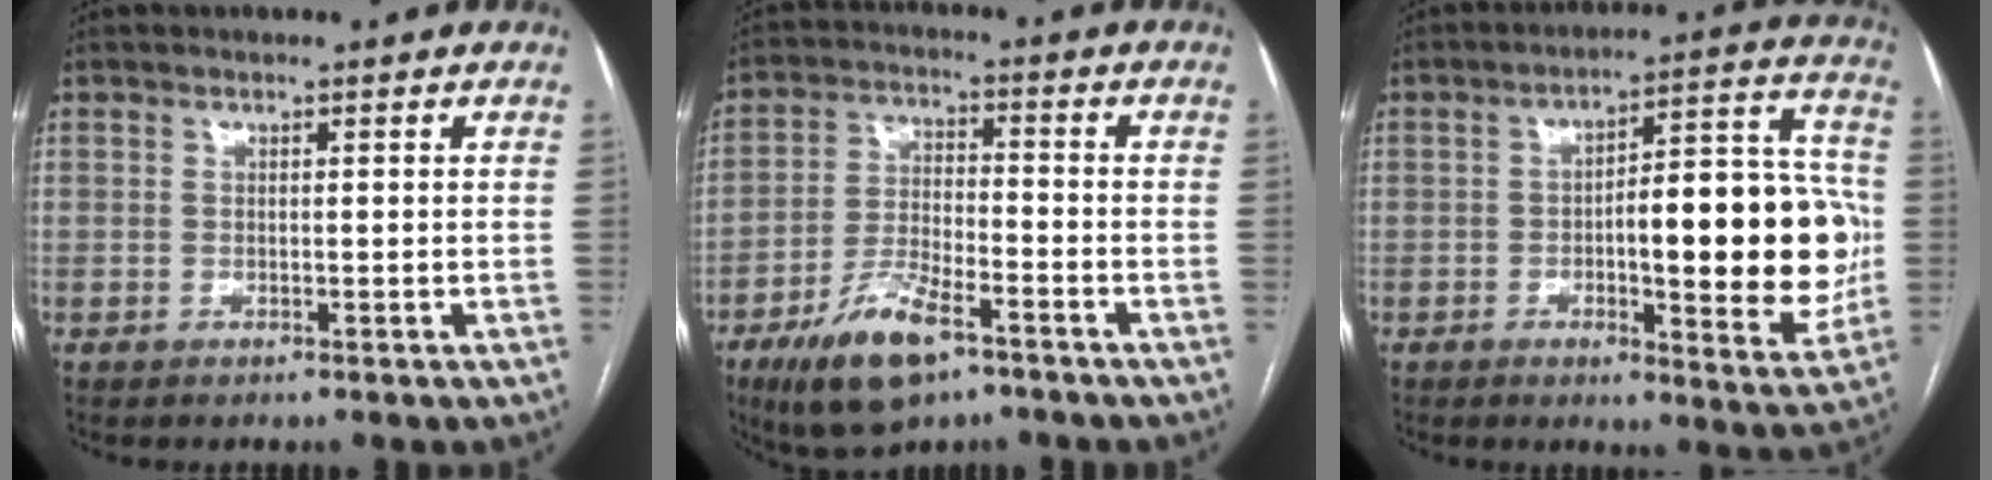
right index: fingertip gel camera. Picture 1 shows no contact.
{"total": 11.2, "force": [-6.6, 3.7, 8.2], "torque": [-0.164, -0.010, -0.113]}
{"total": 18.0, "force": [-1.6, 4.7, 17.3], "torque": [-0.219, 0.026, -0.017]}